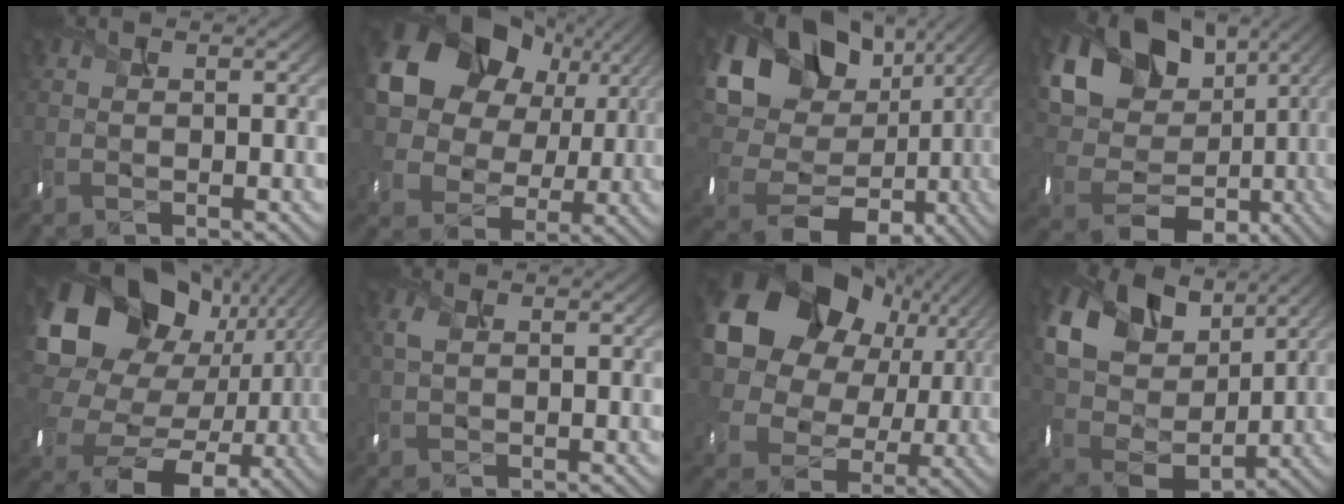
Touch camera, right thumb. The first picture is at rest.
{"total": 16.2, "force": [5.8, 12.6, 8.3], "torque": [-0.178, 0.025, 0.099]}
{"total": 17.4, "force": [2.8, 13.8, 10.3], "torque": [-0.210, -0.003, 0.065]}
{"total": 16.6, "force": [4.0, 13.4, 8.9], "torque": [-0.221, 0.012, 0.090]}
{"total": 19.4, "force": [2.9, 15.4, 11.4], "torque": [-0.256, -0.027, 0.078]}
{"total": 1.4, "force": [0.6, 0.7, 1.1], "torque": [-0.035, 0.003, 0.014]}
{"total": 18.7, "force": [6.2, 14.7, 9.6], "torque": [-0.214, 0.016, 0.120]}
{"total": 15.1, "force": [6.8, 11.0, 7.7], "torque": [-0.217, 0.027, 0.141]}